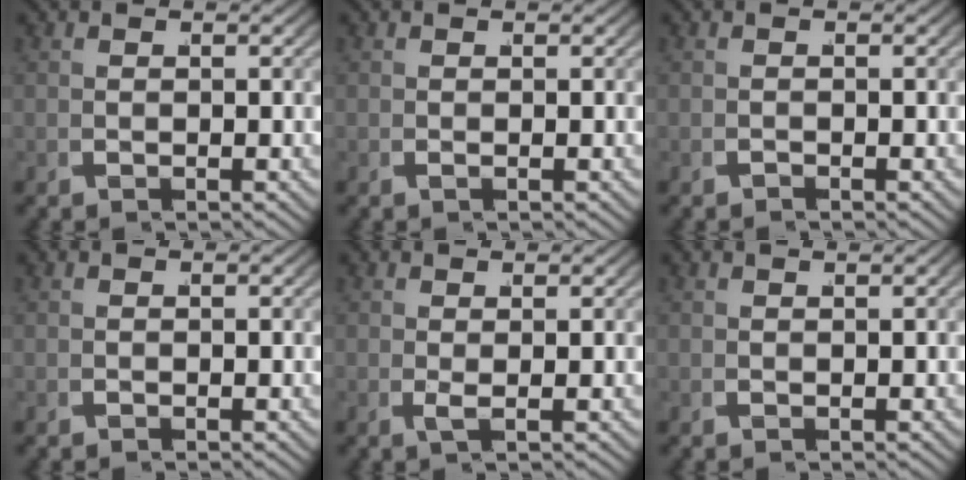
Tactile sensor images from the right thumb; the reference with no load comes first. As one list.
[{"total": 1.0, "force": [0.0, -1.0, -0.1], "torque": [0.009, 0.003, -0.001]}, {"total": 0.8, "force": [-0.6, -0.3, -0.5], "torque": [0.010, -0.001, -0.013]}, {"total": 0.0}, {"total": 1.4, "force": [0.2, -1.4, 0.0], "torque": [0.006, 0.002, 0.005]}, {"total": 0.5, "force": [0.1, -0.5, -0.2], "torque": [0.004, 0.001, 0.003]}]